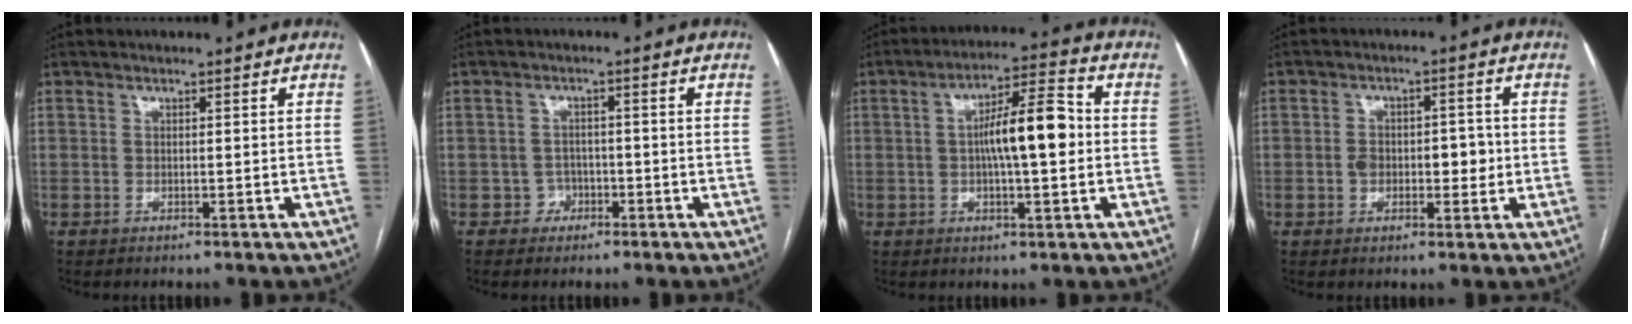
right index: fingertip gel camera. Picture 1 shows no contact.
{"total": 2.4, "force": [-1.2, 2.1, 0.0], "torque": [0.009, 0.013, -0.022]}
{"total": 10.3, "force": [0.1, 2.1, 10.0], "torque": [-0.172, 0.021, -0.001]}
{"total": 5.7, "force": [-0.5, 3.5, 4.5], "torque": [-0.063, 0.022, -0.002]}